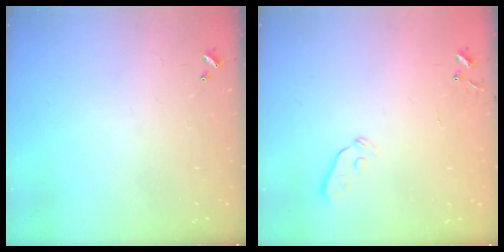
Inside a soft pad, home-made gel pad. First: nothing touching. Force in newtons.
{"total": 3.3, "press": 3.2, "slide": 0.7}